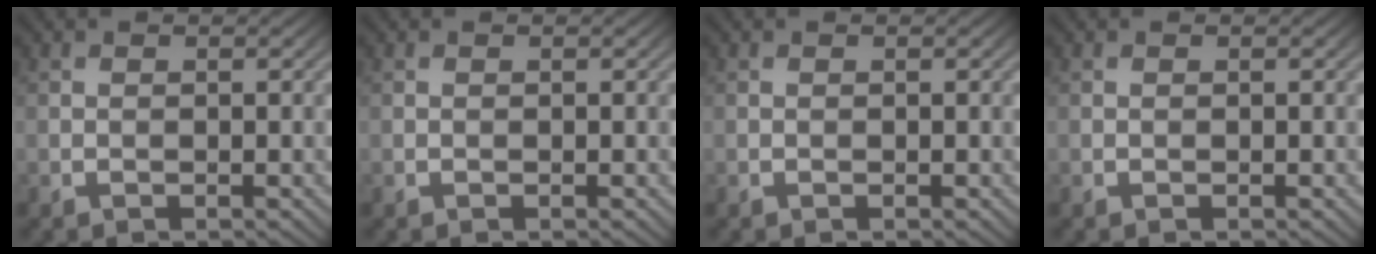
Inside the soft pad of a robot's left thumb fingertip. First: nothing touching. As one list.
[{"total": 0.0}, {"total": 0.0}, {"total": 0.0}]